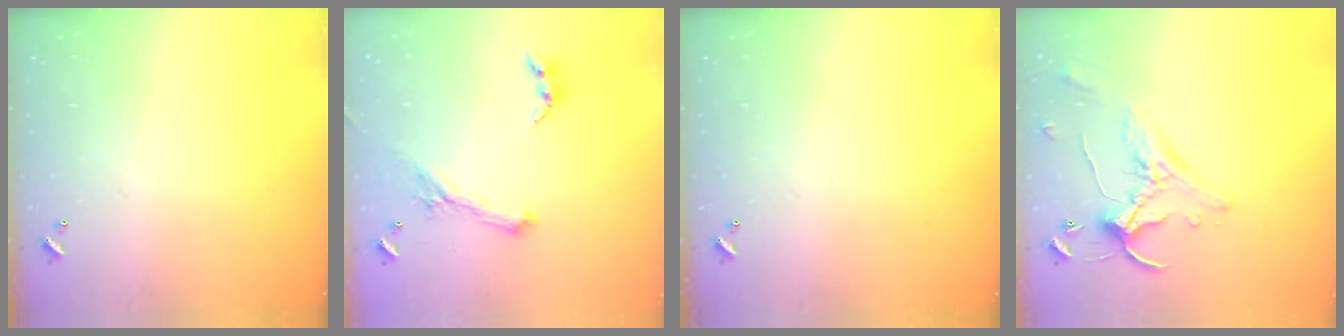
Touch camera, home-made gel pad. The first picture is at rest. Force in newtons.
{"total": 0.8, "press": 0.8, "slide": 0.2}
{"total": 0.0}
{"total": 0.9, "press": 0.1, "slide": 0.9}